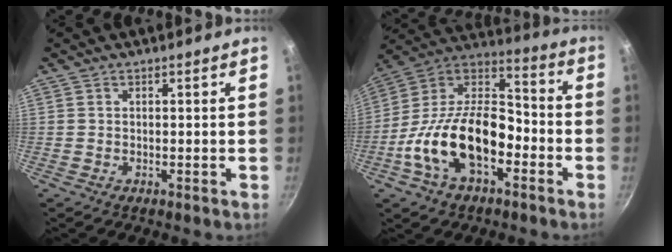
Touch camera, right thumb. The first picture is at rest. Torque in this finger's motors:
{"motor_torque": [0.05, 1.45, 1.38, -1.39, 0.66]}